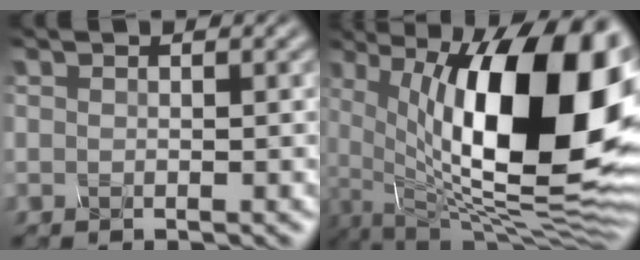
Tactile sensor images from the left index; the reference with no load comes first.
{"total": 18.4, "force": [2.7, 7.9, 16.4], "torque": [-0.240, 0.005, 0.050]}